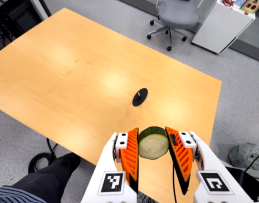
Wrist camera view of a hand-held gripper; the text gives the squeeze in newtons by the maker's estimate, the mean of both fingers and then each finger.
{"total": 12.1, "left": 11.2, "right": 13.0}